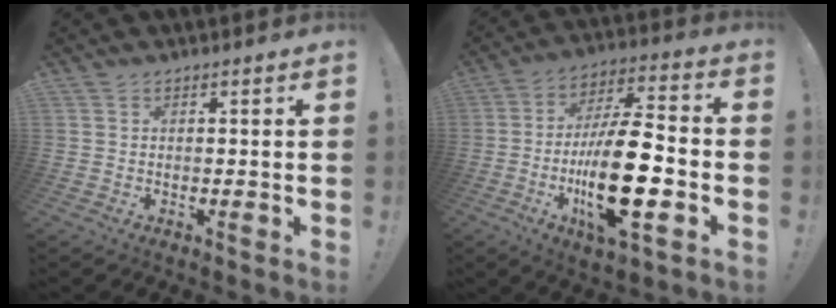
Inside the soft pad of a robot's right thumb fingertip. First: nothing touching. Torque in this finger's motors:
{"motor_torque": [2.49, 2.52, 0.33, -0.05, 0.72]}